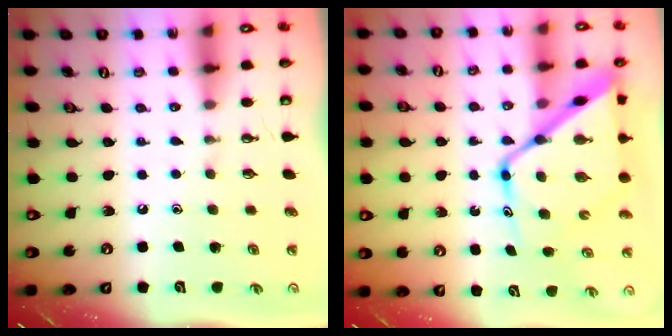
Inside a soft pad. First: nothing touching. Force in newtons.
{"total": 17.2, "press": 17.1, "slide": 1.7}